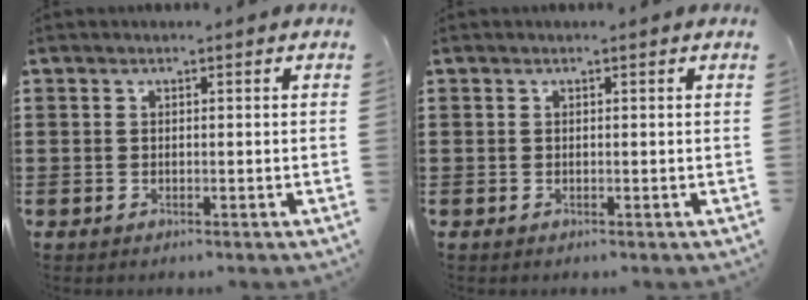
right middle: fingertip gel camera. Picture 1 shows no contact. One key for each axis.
{"total": 0.0}